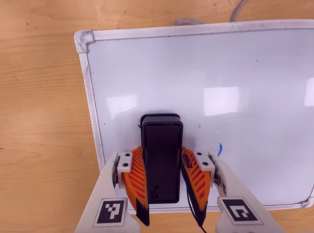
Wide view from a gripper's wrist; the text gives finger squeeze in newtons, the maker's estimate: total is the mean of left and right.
{"total": 12.3, "left": 13.4, "right": 11.3}